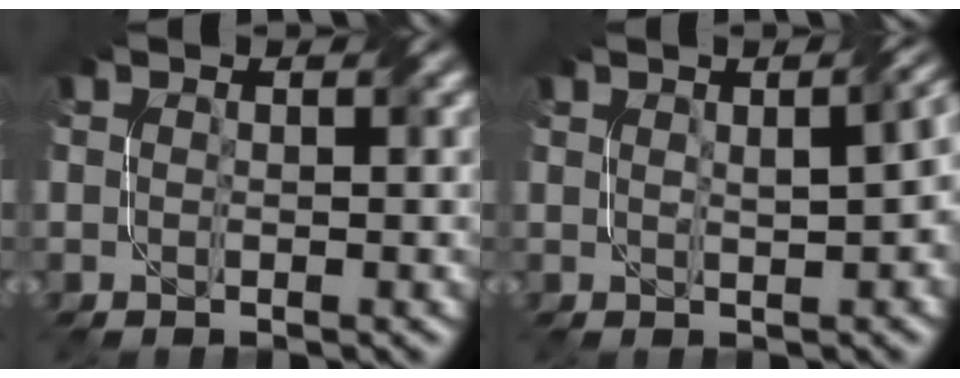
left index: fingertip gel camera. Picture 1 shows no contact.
{"total": 5.1, "force": [1.0, 2.0, 4.6], "torque": [-0.041, 0.018, 0.026]}